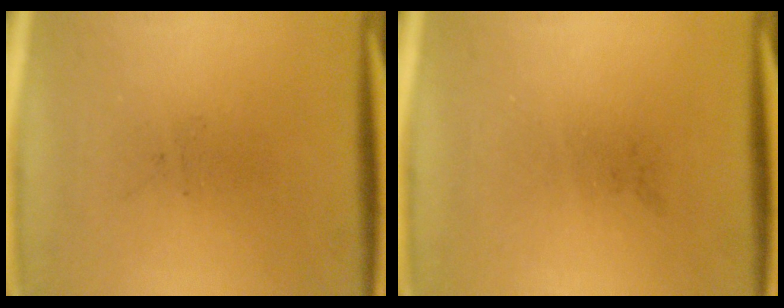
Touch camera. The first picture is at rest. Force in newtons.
{"total": 0.0}